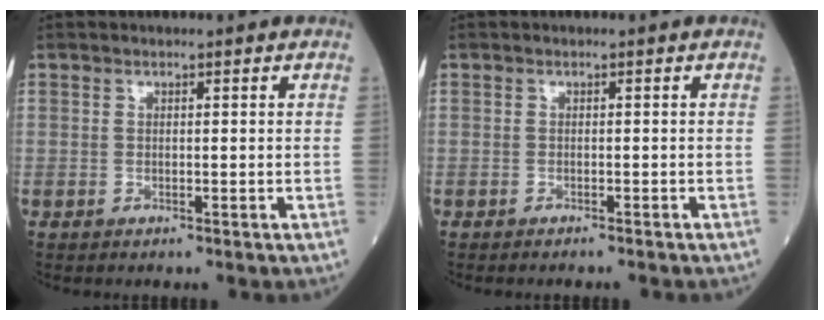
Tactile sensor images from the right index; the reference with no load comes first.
{"total": 2.2, "force": [-2.0, 0.1, 0.8], "torque": [-0.012, -0.002, -0.025]}